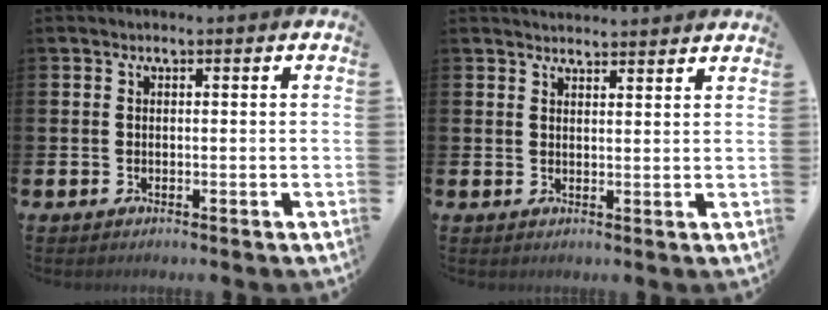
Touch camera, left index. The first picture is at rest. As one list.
[{"total": 2.6, "force": [2.6, 0.1, -0.2], "torque": [-0.001, -0.013, 0.046]}]